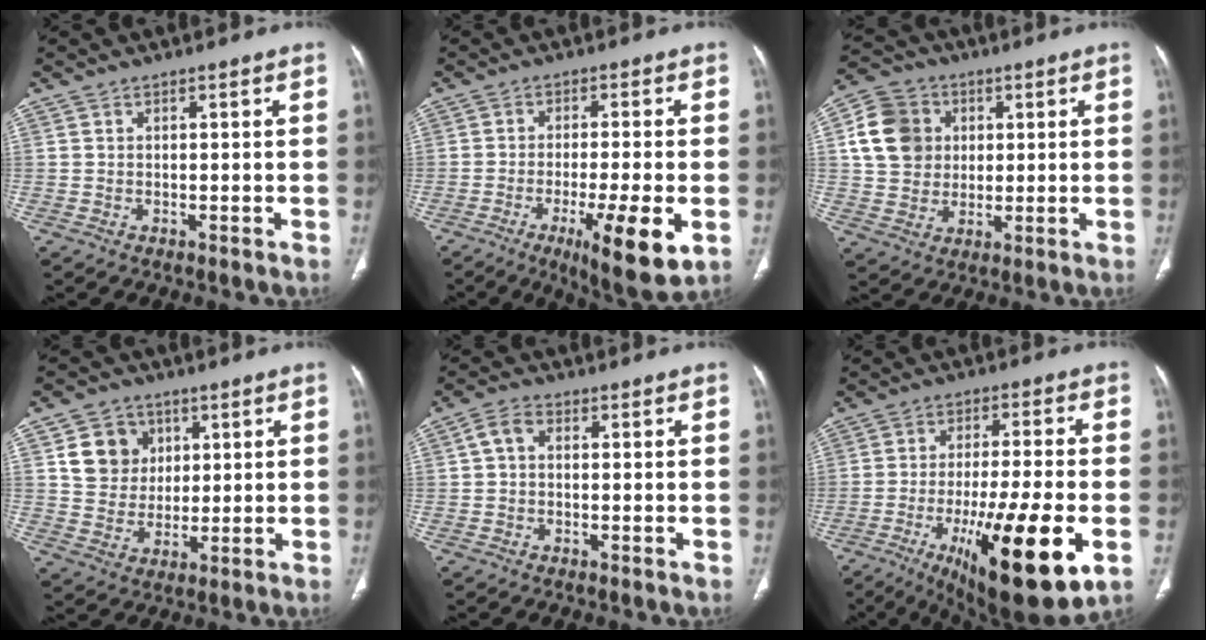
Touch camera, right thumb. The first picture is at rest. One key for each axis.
{"total": 12.8, "fx": -4.7, "fy": 2.5, "fz": 11.6, "tx": -0.179, "ty": -0.012, "tz": -0.066}
{"total": 11.5, "fx": 2.4, "fy": 10.1, "fz": 4.9, "tx": -0.076, "ty": 0.005, "tz": 0.040}
{"total": 9.0, "fx": 3.0, "fy": 8.0, "fz": 2.9, "tx": -0.013, "ty": -0.008, "tz": 0.057}
{"total": 3.3, "fx": 0.3, "fy": 2.3, "fz": 2.3, "tx": -0.039, "ty": 0.012, "tz": -0.002}
{"total": 21.9, "fx": -7.7, "fy": 4.9, "fz": 19.9, "tx": -0.299, "ty": -0.007, "tz": -0.108}